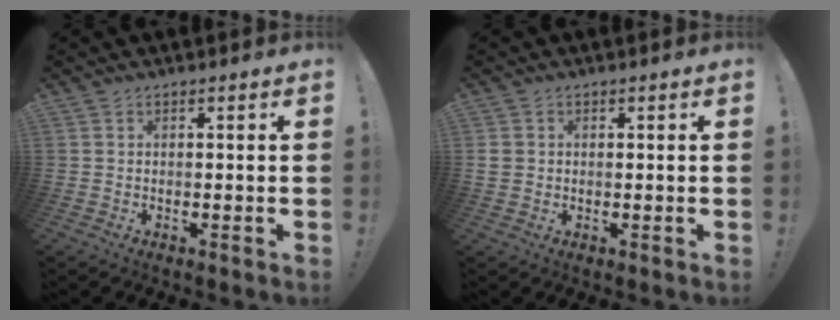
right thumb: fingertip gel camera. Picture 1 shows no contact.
{"total": 2.4, "force": [0.5, 2.1, 0.9], "torque": [-0.007, 0.003, 0.011]}